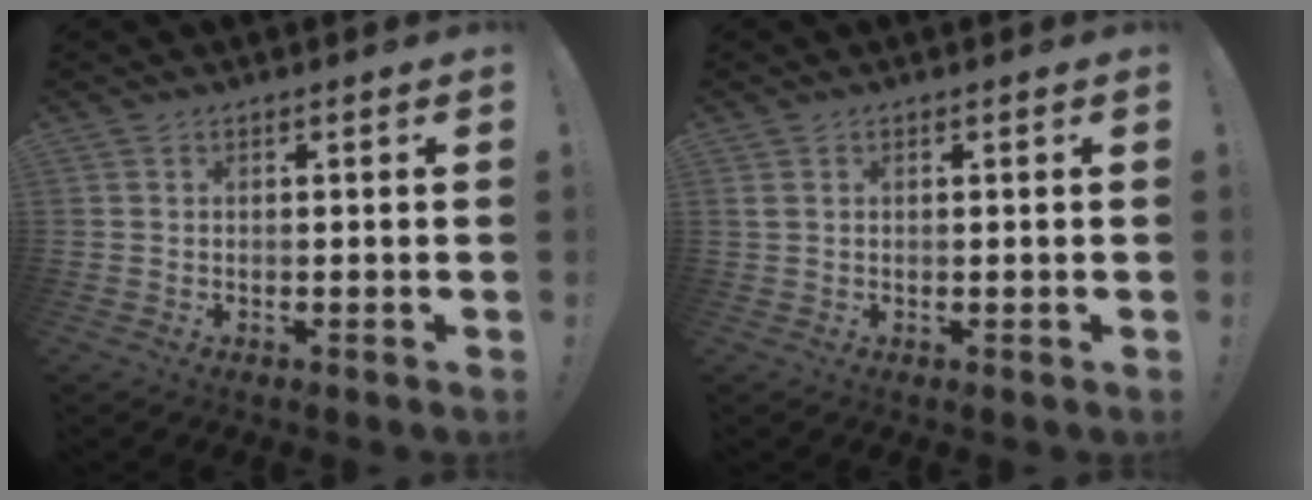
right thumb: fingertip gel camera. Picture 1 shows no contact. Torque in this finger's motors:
{"motor_torque": [-0.39, 0.34, 0.23, -0.02, -0.03]}